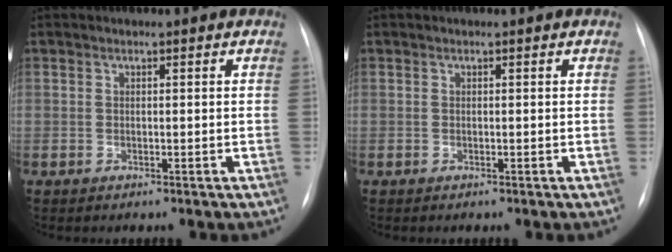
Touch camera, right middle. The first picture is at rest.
{"total": 0.0}